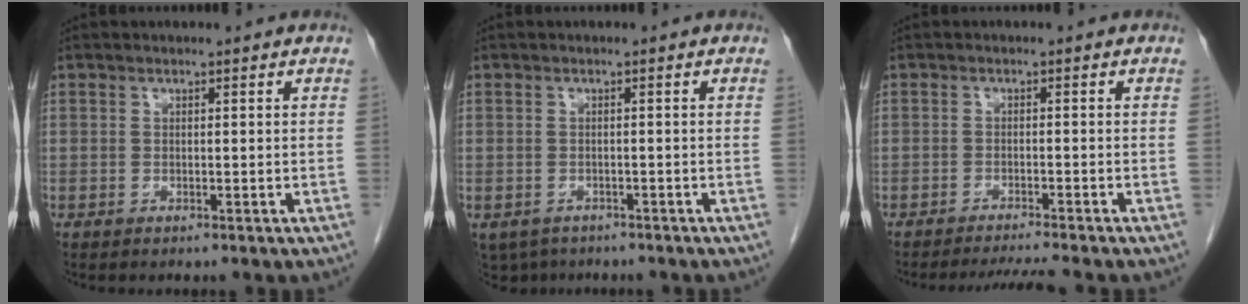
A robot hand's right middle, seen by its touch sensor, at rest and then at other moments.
{"total": 5.9, "force": [-4.3, 3.7, 1.6], "torque": [-0.028, -0.003, -0.060]}
{"total": 4.7, "force": [-4.3, -1.2, 1.5], "torque": [-0.021, -0.012, -0.068]}